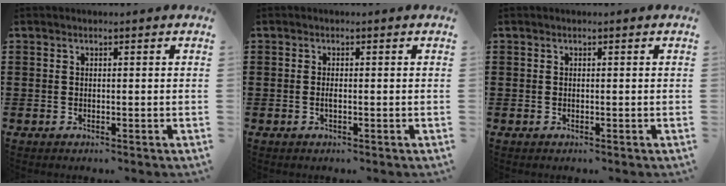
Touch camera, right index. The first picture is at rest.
{"total": 0.7, "force": [-0.2, 0.2, 0.7], "torque": [-0.013, -0.001, -0.003]}
{"total": 0.0}